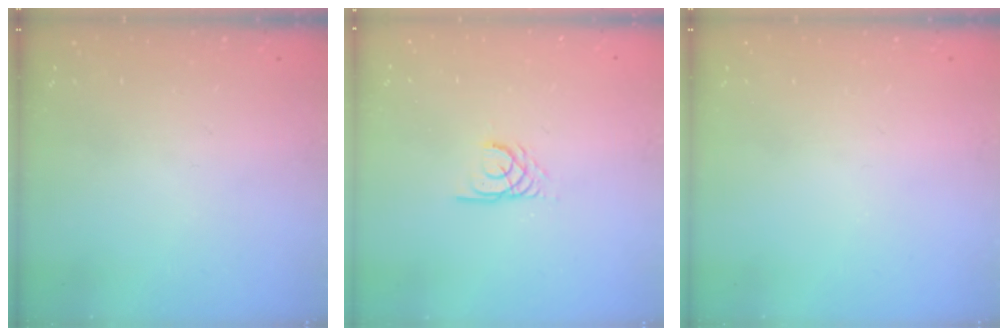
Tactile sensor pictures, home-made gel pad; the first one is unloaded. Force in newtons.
{"total": 2.3, "press": 2.3, "slide": 0.1}
{"total": 0.0}